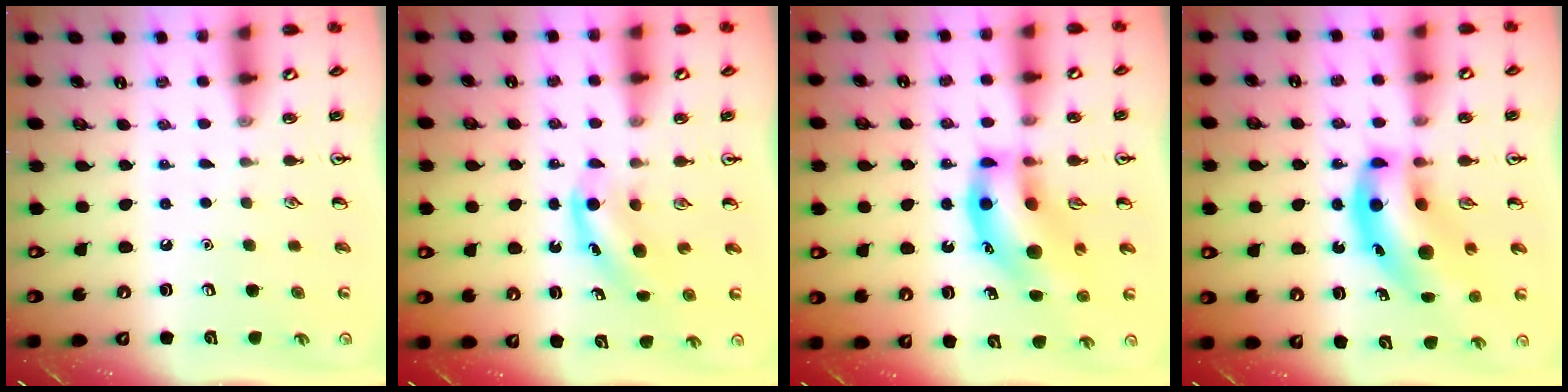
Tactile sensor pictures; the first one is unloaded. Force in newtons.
{"total": 4.6, "press": 4.5, "slide": 1.0}
{"total": 16.3, "press": 15.9, "slide": 3.6}
{"total": 12.6, "press": 12.1, "slide": 3.6}